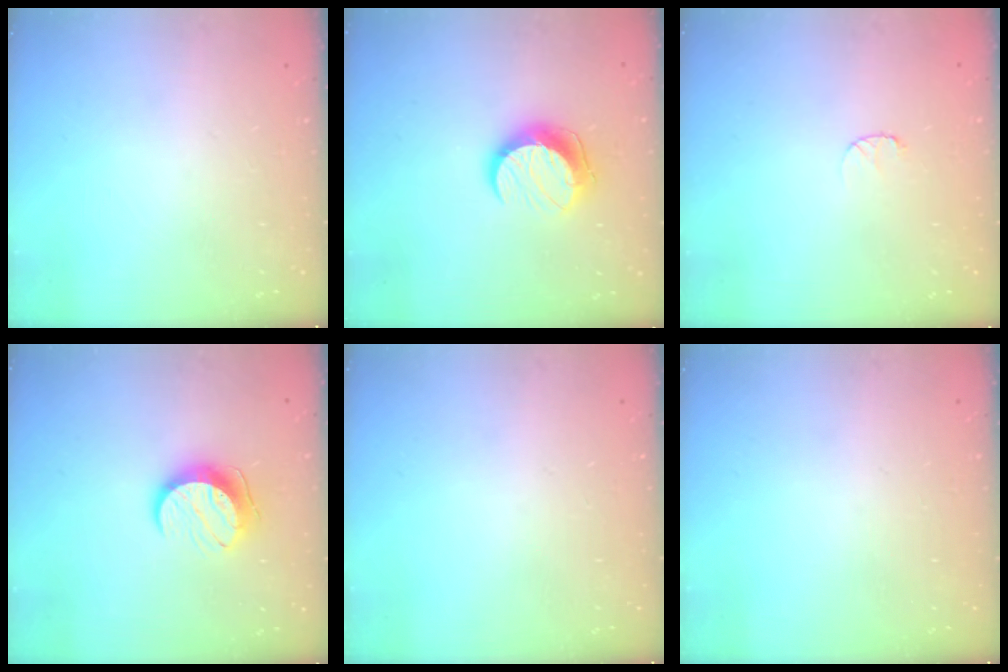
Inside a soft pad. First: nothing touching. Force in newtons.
{"total": 10.1, "press": 10.1, "slide": 0.2}
{"total": 3.1, "press": 3.1, "slide": 0.3}
{"total": 10.1, "press": 10.1, "slide": 0.4}
{"total": 0.0}
{"total": 0.0}